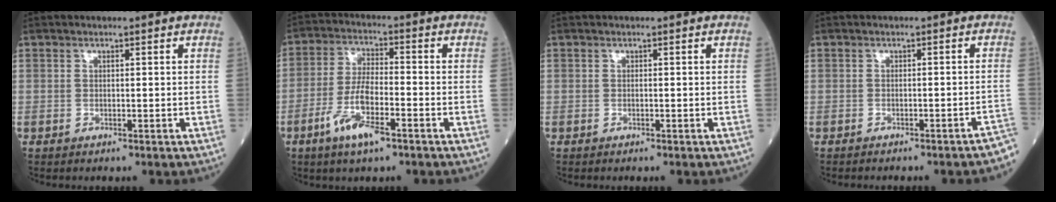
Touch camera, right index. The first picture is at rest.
{"total": 8.3, "force": [-4.2, 1.7, 6.9], "torque": [-0.142, -0.009, -0.078]}
{"total": 0.0}
{"total": 8.2, "force": [-7.7, 0.9, 2.7], "torque": [-0.012, 0.001, -0.079]}